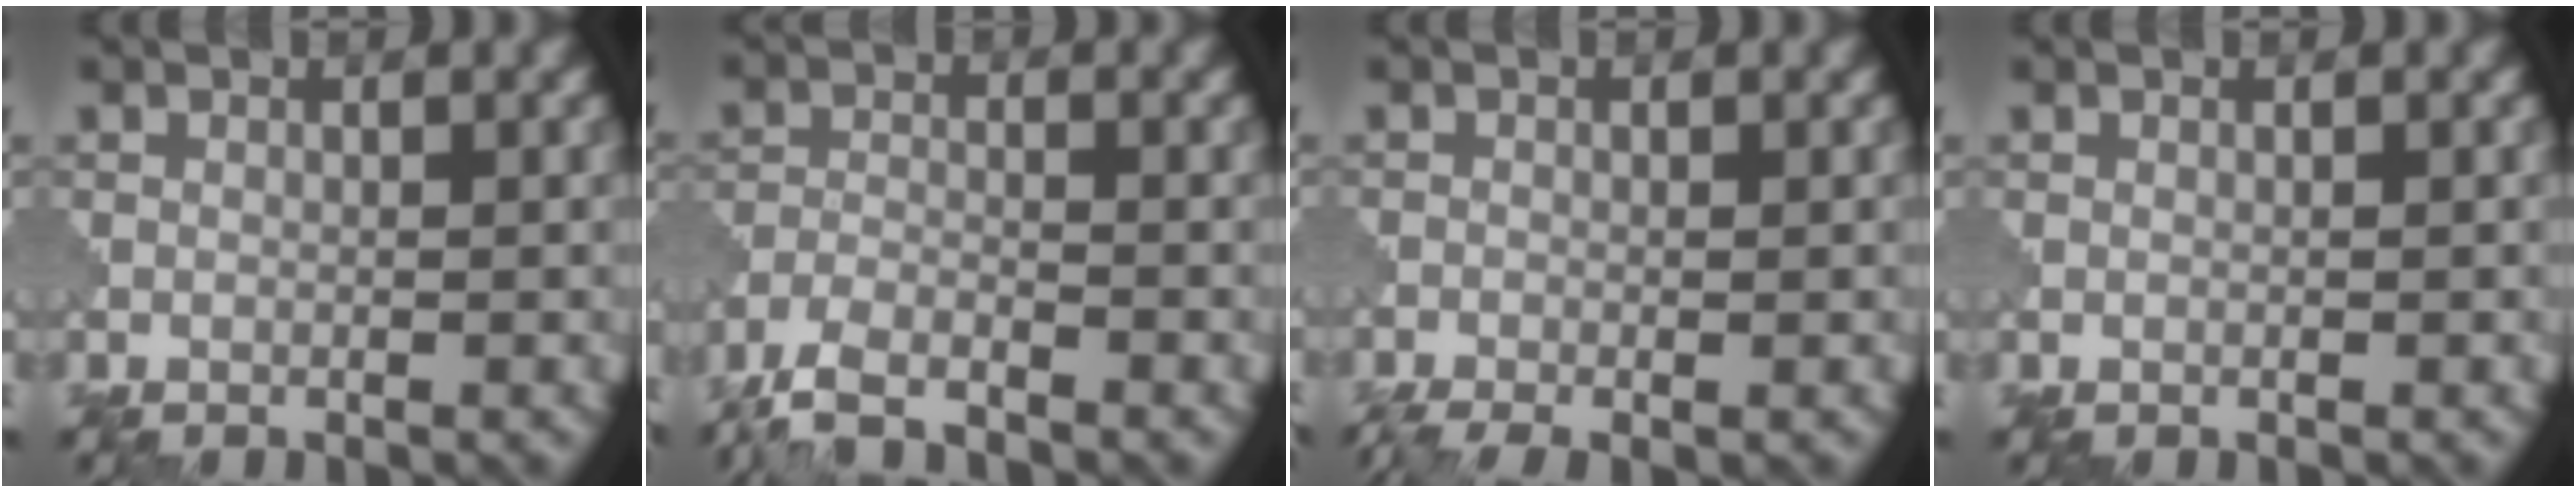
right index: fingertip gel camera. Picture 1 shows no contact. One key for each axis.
{"total": 4.4, "fx": -3.9, "fy": 0.9, "fz": 2.0, "tx": -0.043, "ty": -0.007, "tz": -0.085}
{"total": 3.2, "fx": -2.3, "fy": 0.7, "fz": 2.1, "tx": -0.037, "ty": -0.009, "tz": -0.047}
{"total": 0.0}